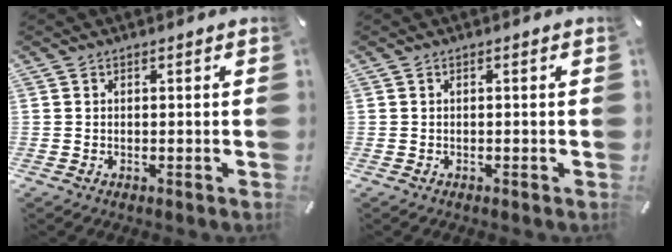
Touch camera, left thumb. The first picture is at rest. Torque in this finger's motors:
{"motor_torque": [-0.01, 0.19, -0.03, -0.10, -0.01]}